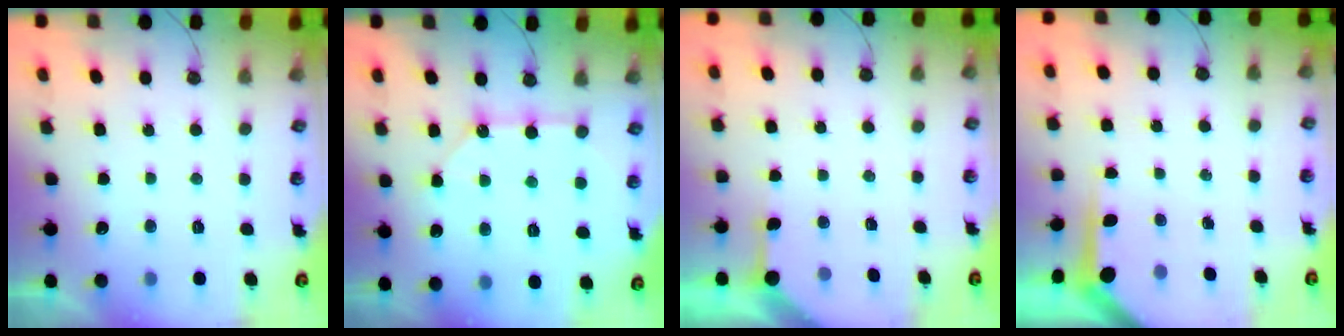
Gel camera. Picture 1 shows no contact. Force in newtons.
{"total": 10.7, "press": 10.6, "slide": 0.9}
{"total": 2.9, "press": 2.8, "slide": 0.3}
{"total": 3.9, "press": 3.9, "slide": 0.4}